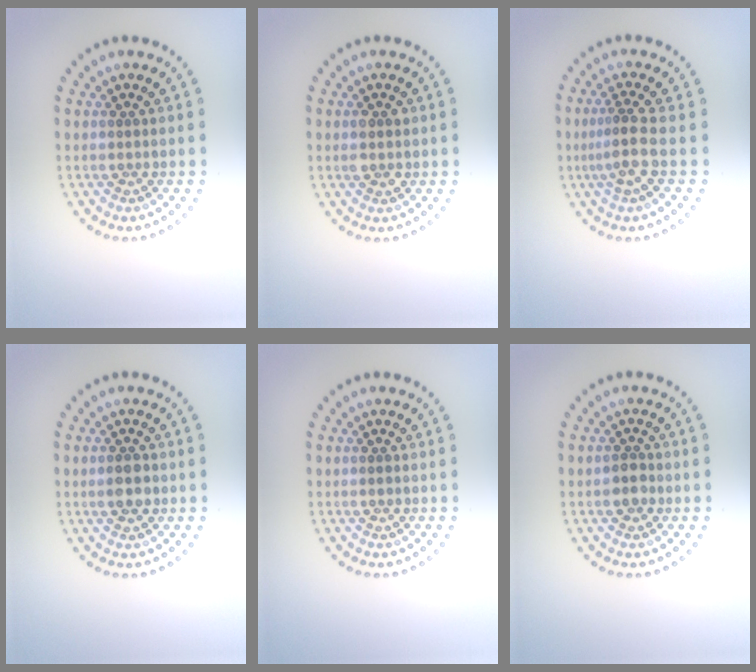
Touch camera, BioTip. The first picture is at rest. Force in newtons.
{"total": 1.6, "press": 1.6, "slide": 0.2}
{"total": 2.7, "press": 2.1, "slide": 1.7}
{"total": 2.5, "press": 2.5, "slide": 0.2}
{"total": 0.5, "press": 0.5, "slide": 0.1}
{"total": 1.6, "press": 1.6, "slide": 0.4}